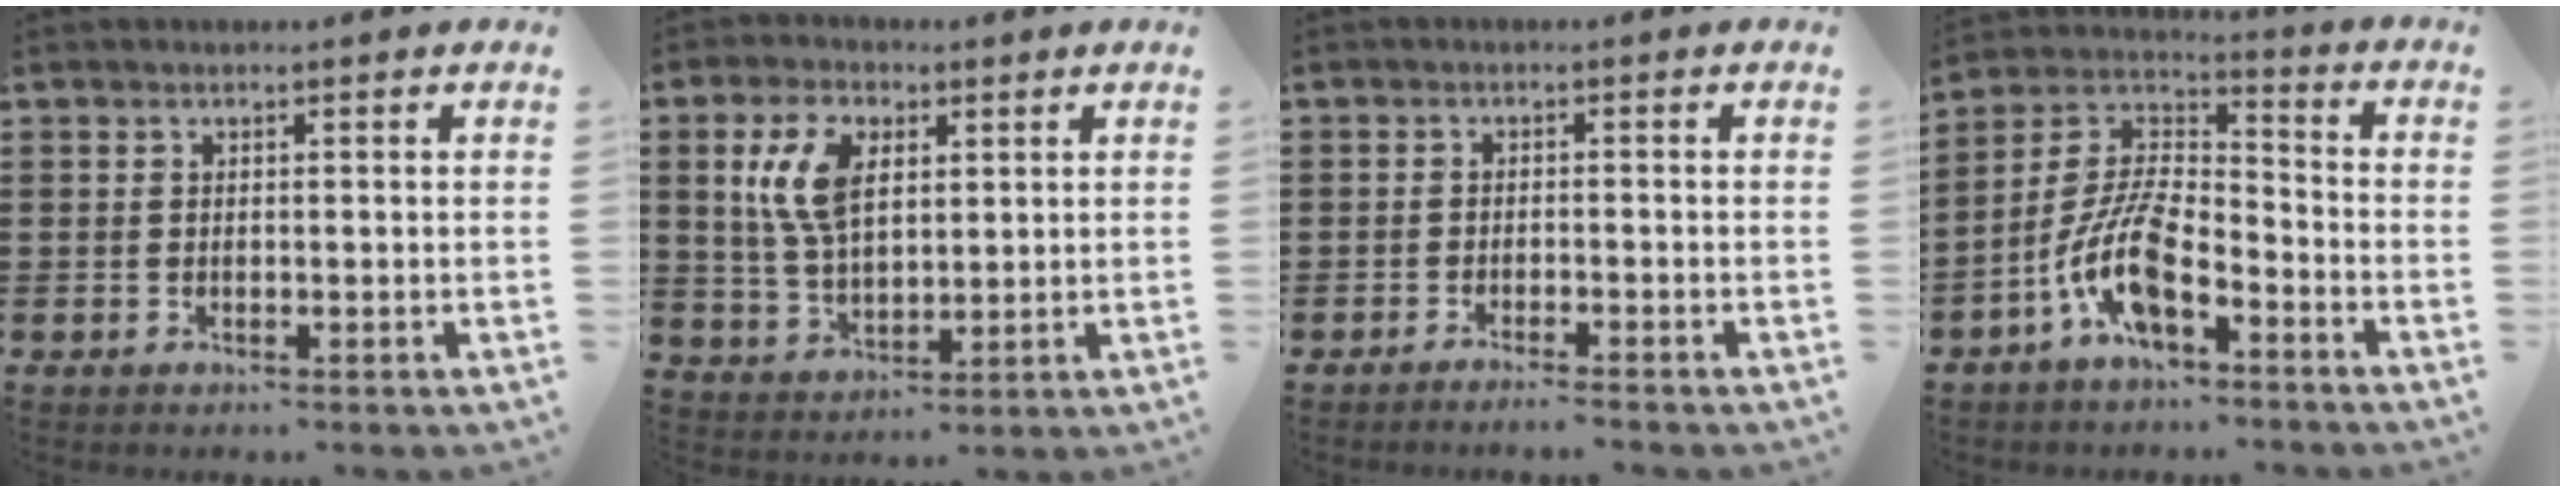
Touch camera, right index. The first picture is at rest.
{"total": 8.7, "force": [2.9, 4.9, 6.5], "torque": [-0.155, 0.011, 0.050]}
{"total": 1.6, "force": [-1.6, -0.3, 0.4], "torque": [-0.007, 0.001, -0.031]}
{"total": 10.6, "force": [-5.4, 4.1, 8.1], "torque": [-0.198, -0.011, -0.110]}